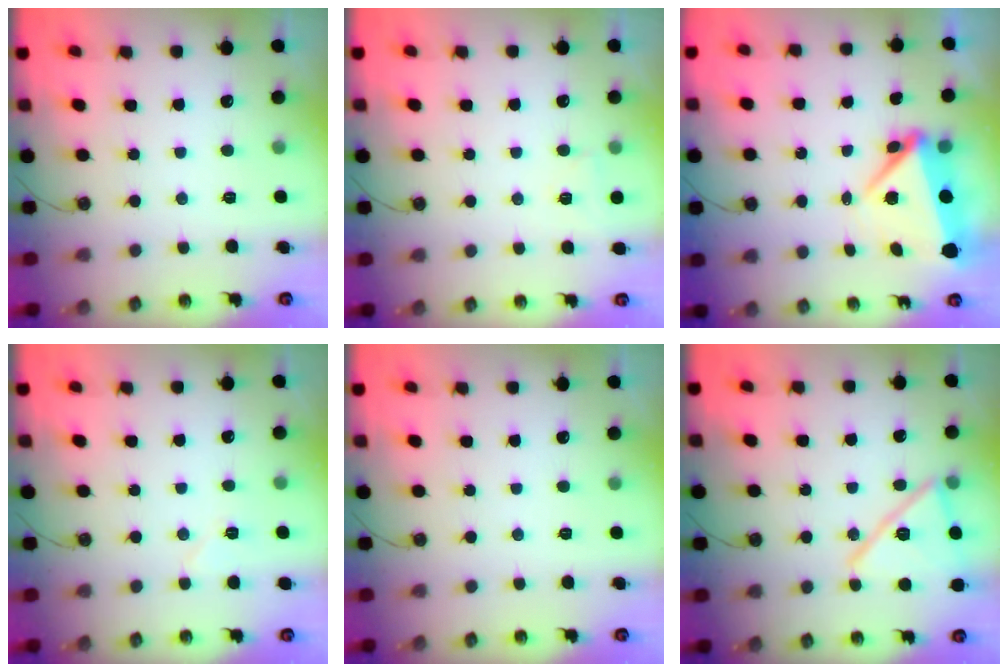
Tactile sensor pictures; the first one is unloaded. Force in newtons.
{"total": 4.2, "press": 3.5, "slide": 2.3}
{"total": 6.4, "press": 6.3, "slide": 1.2}
{"total": 4.9, "press": 4.6, "slide": 1.8}
{"total": 0.0}
{"total": 16.7, "press": 16.6, "slide": 2.1}